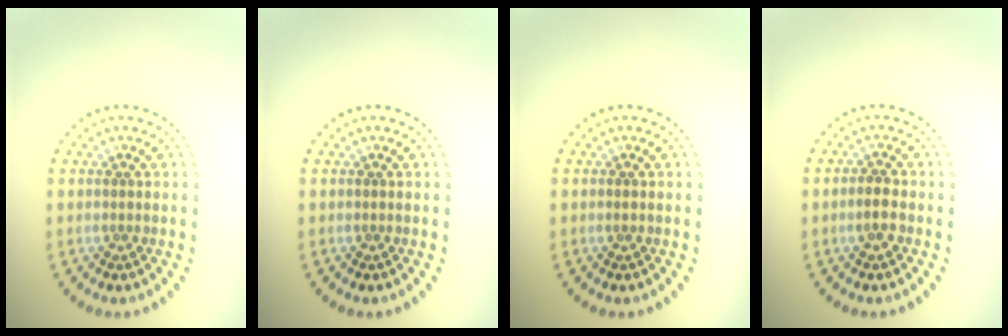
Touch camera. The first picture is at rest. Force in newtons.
{"total": 0.0}
{"total": 0.6, "press": 0.5, "slide": 0.2}
{"total": 1.8, "press": 1.7, "slide": 0.6}